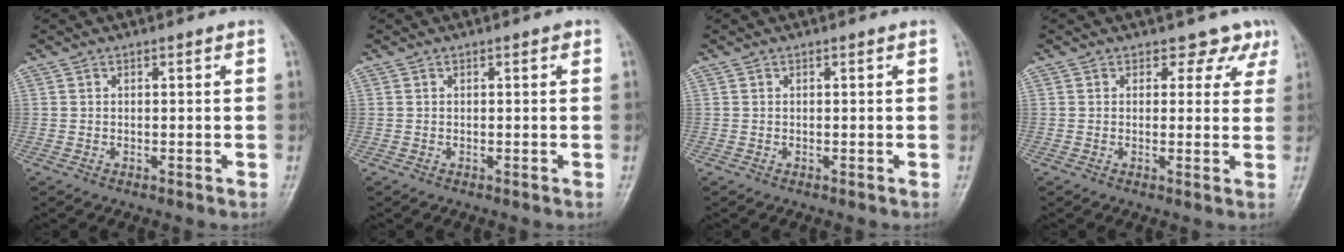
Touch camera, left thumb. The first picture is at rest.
{"total": 0.6, "force": [0.1, 0.5, 0.4], "torque": [0.005, 0.002, -0.003]}
{"total": 0.0}
{"total": 4.3, "force": [3.1, 2.9, 0.4], "torque": [0.027, -0.019, 0.021]}